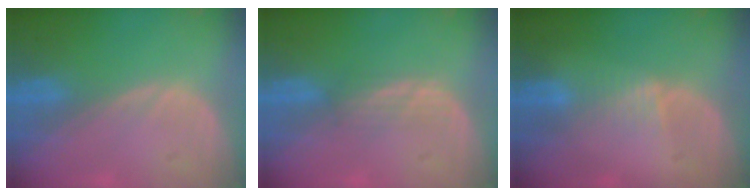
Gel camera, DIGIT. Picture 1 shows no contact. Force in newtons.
{"total": 2.1, "press": 2.1, "slide": 0.2}
{"total": 1.9, "press": 1.9, "slide": 0.2}